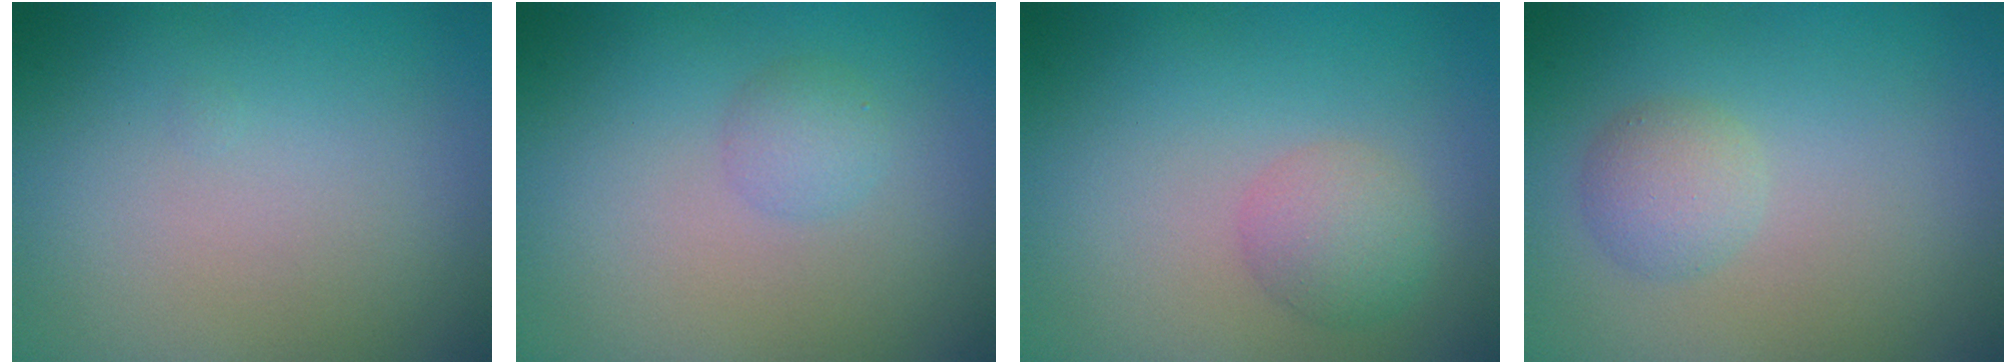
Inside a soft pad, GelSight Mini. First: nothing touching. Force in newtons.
{"total": 1.4, "press": 1.4, "slide": 0.1}
{"total": 2.3, "press": 2.3, "slide": 0.1}
{"total": 2.2, "press": 2.2, "slide": 0.2}